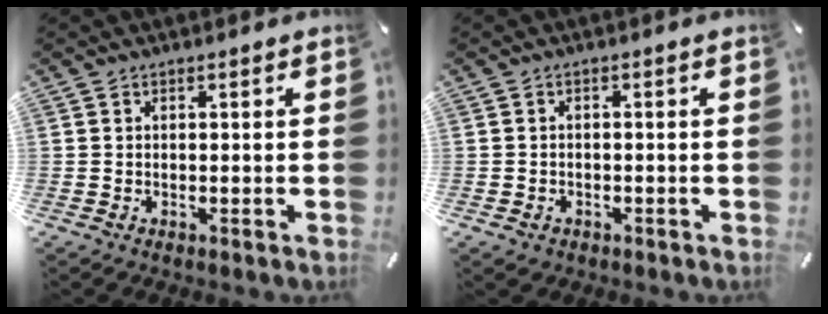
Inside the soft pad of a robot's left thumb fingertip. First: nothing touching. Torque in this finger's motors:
{"motor_torque": [-0.03, -0.05, 0.13, 0.11, -0.02]}